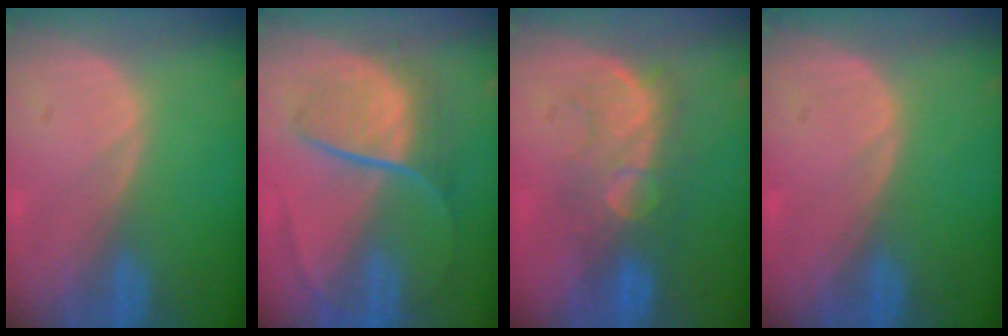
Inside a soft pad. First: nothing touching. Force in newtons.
{"total": 9.1, "press": 7.5, "slide": 5.2}
{"total": 8.1, "press": 7.9, "slide": 1.7}
{"total": 0.0}